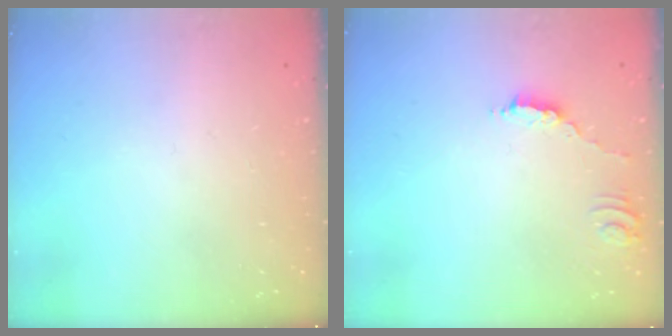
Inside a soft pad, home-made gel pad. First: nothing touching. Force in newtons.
{"total": 1.8, "press": 1.8, "slide": 0.1}